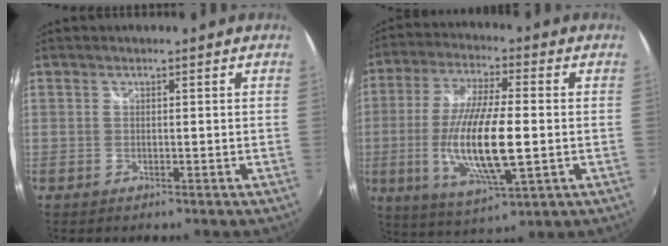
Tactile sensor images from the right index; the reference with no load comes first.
{"total": 16.4, "force": [-2.2, 4.0, 15.8], "torque": [-0.311, -0.015, -0.037]}